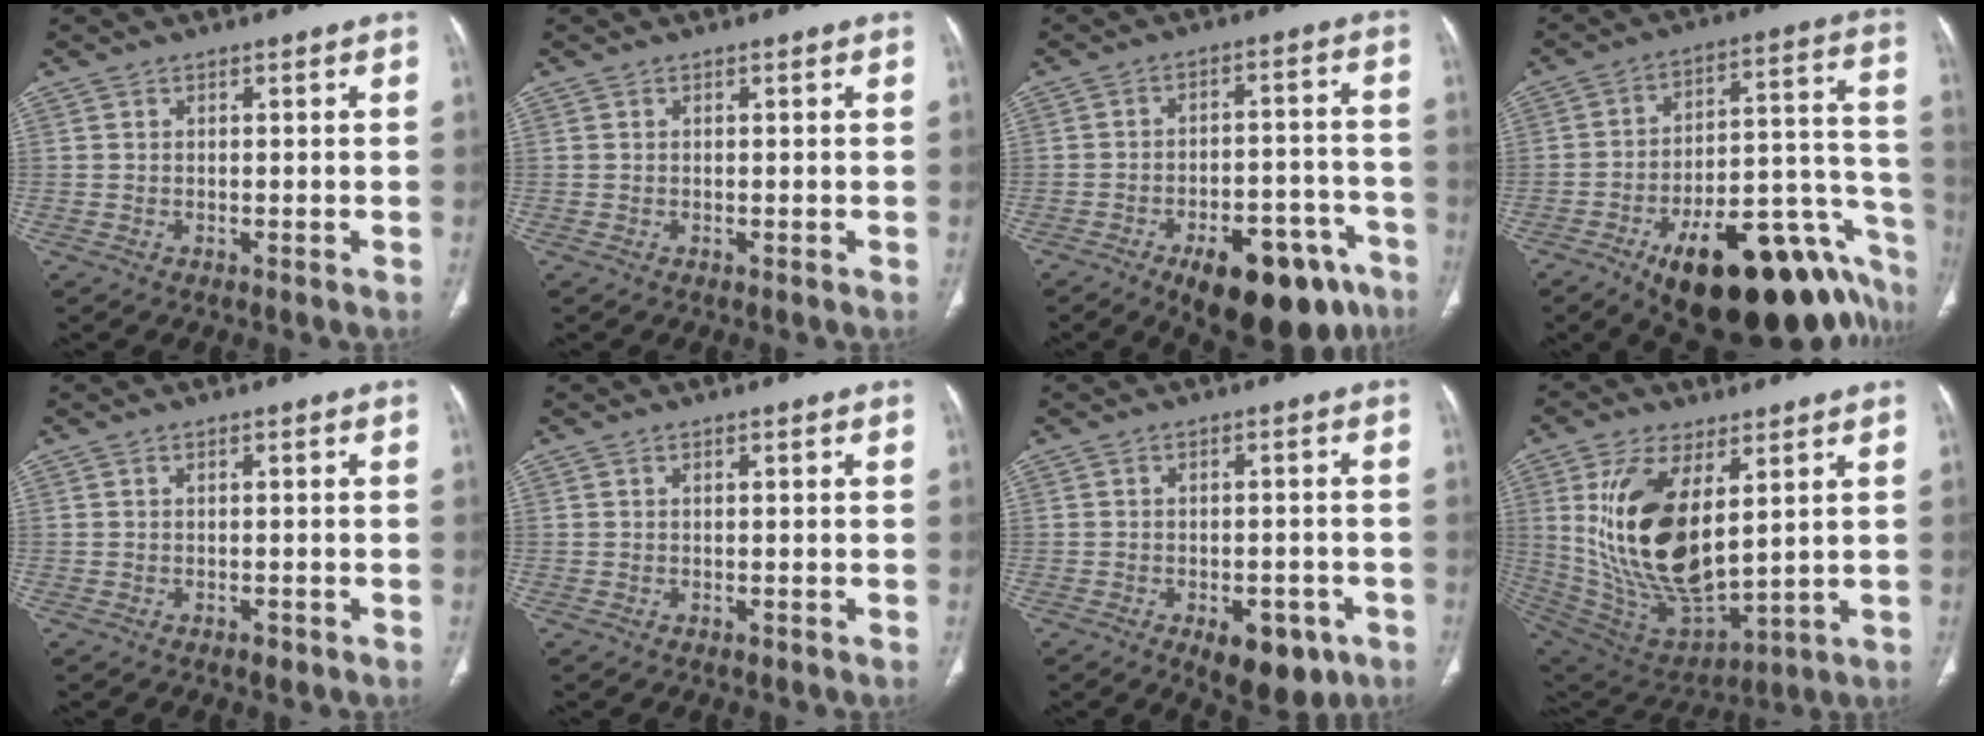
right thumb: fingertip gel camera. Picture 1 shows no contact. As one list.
[{"total": 0.0}, {"total": 22.5, "force": [-13.6, 9.2, 15.4], "torque": [-0.139, 0.081, -0.190]}, {"total": 32.2, "force": [-17.0, 13.2, 24.0], "torque": [-0.220, 0.082, -0.235]}, {"total": 1.2, "force": [-0.6, 0.6, 0.7], "torque": [-0.009, -0.001, -0.008]}, {"total": 0.6, "force": [-0.1, 0.3, 0.5], "torque": [-0.010, -0.002, 0.001]}, {"total": 9.1, "force": [-4.5, 4.8, 6.4], "torque": [-0.059, 0.013, -0.051]}, {"total": 21.5, "force": [5.3, 10.4, 18.1], "torque": [-0.342, -0.032, 0.119]}]